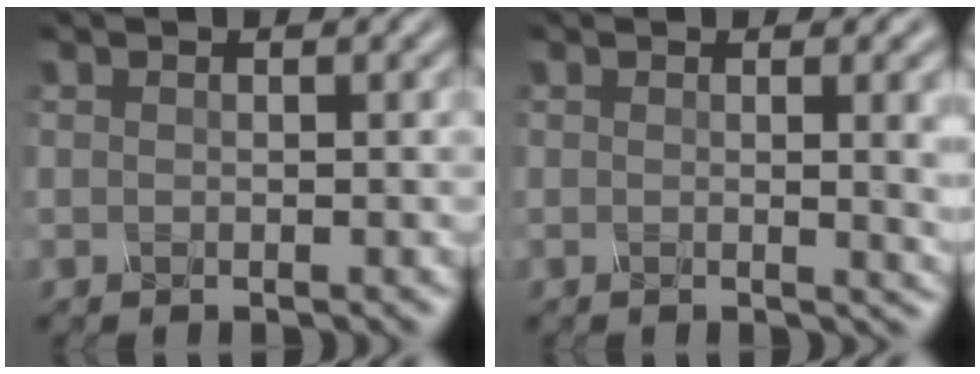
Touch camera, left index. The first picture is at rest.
{"total": 5.2, "force": [0.5, 2.0, 4.7], "torque": [-0.031, 0.004, 0.006]}